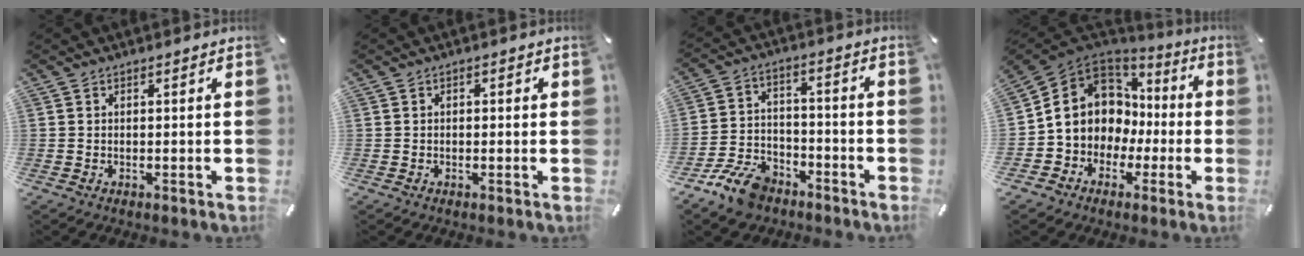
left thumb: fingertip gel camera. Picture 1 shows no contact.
{"total": 0.7, "force": [-0.2, 0.5, 0.4], "torque": [-0.007, 0.003, -0.005]}
{"total": 10.7, "force": [-7.4, 6.1, 4.6], "torque": [-0.083, 0.049, -0.135]}
{"total": 11.7, "force": [-0.4, 11.1, 3.7], "torque": [-0.088, -0.009, 0.001]}